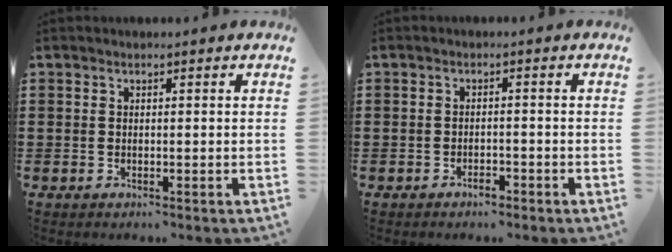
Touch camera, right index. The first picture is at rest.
{"total": 1.6, "force": [-1.5, 0.4, 0.5], "torque": [-0.015, -0.003, -0.029]}